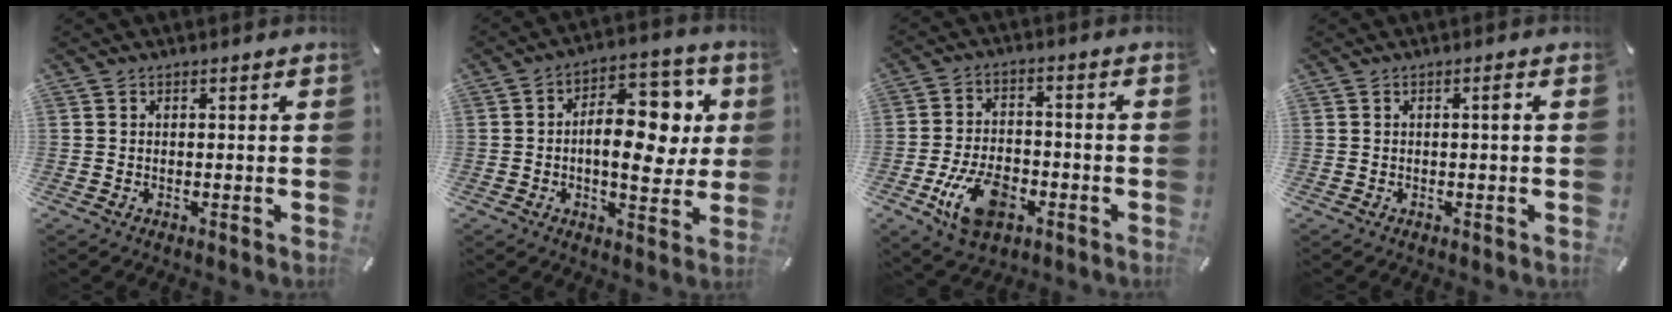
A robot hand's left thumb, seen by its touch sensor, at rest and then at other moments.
{"total": 15.5, "force": [1.7, 8.9, 12.5], "torque": [-0.156, -0.015, 0.029]}
{"total": 11.8, "force": [-4.8, 7.3, 8.0], "torque": [-0.156, 0.012, -0.084]}
{"total": 1.5, "force": [0.0, 0.1, 1.5], "torque": [-0.029, 0.001, -0.002]}